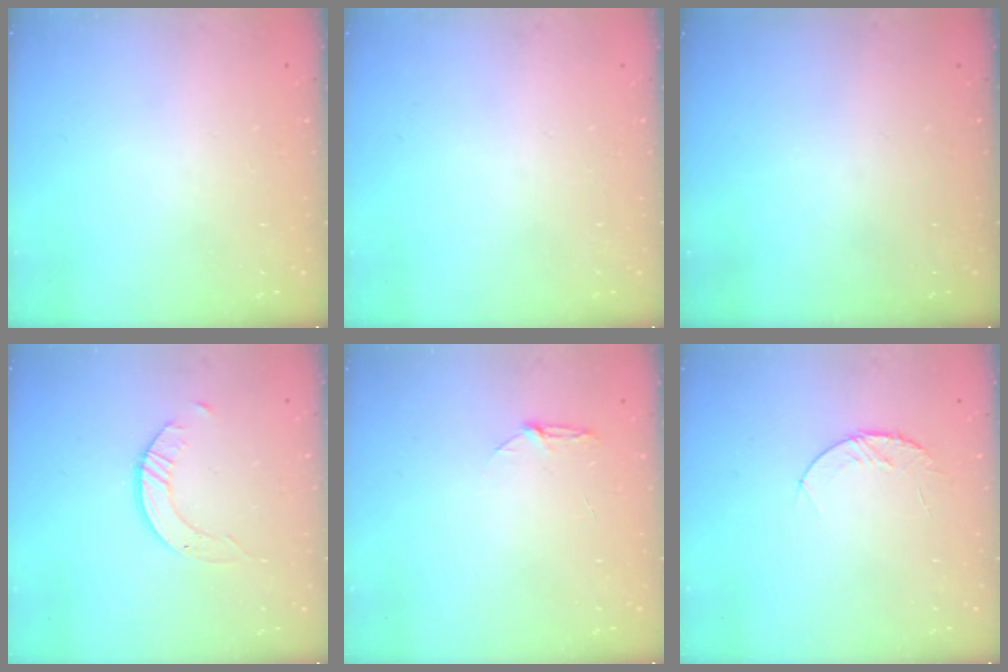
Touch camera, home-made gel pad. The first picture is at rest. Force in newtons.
{"total": 0.0}
{"total": 0.0}
{"total": 2.9, "press": 2.9, "slide": 0.3}
{"total": 3.9, "press": 3.9, "slide": 0.5}
{"total": 5.3, "press": 5.3, "slide": 0.6}